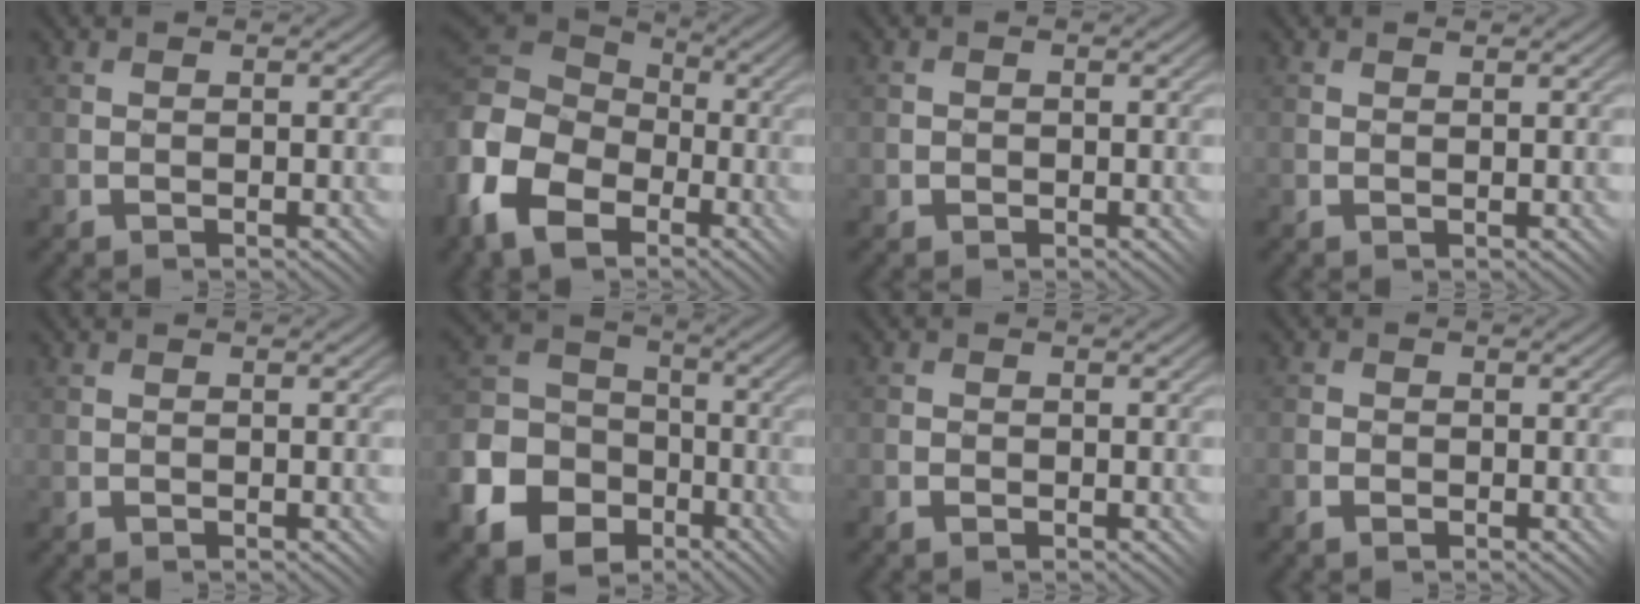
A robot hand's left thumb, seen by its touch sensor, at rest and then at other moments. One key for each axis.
{"total": 15.2, "fx": -4.7, "fy": 11.0, "fz": 9.4, "tx": -0.265, "ty": -0.020, "tz": -0.090}
{"total": 1.3, "fx": -0.1, "fy": 1.3, "fz": -0.1, "tx": 0.015, "ty": 0.009, "tz": -0.007}
{"total": 0.5, "fx": 0.4, "fy": 0.1, "fz": 0.4, "tx": -0.008, "ty": -0.001, "tz": 0.008}
{"total": 0.0}
{"total": 13.8, "fx": -6.4, "fy": 10.7, "fz": 6.0, "tx": -0.185, "ty": -0.038, "tz": -0.124}
{"total": 1.6, "fx": -0.9, "fy": 1.2, "fz": 0.7, "tx": -0.008, "ty": 0.002, "tz": -0.019}
{"total": 2.0, "fx": -1.0, "fy": 1.5, "fz": 0.9, "tx": -0.008, "ty": 0.001, "tz": -0.021}